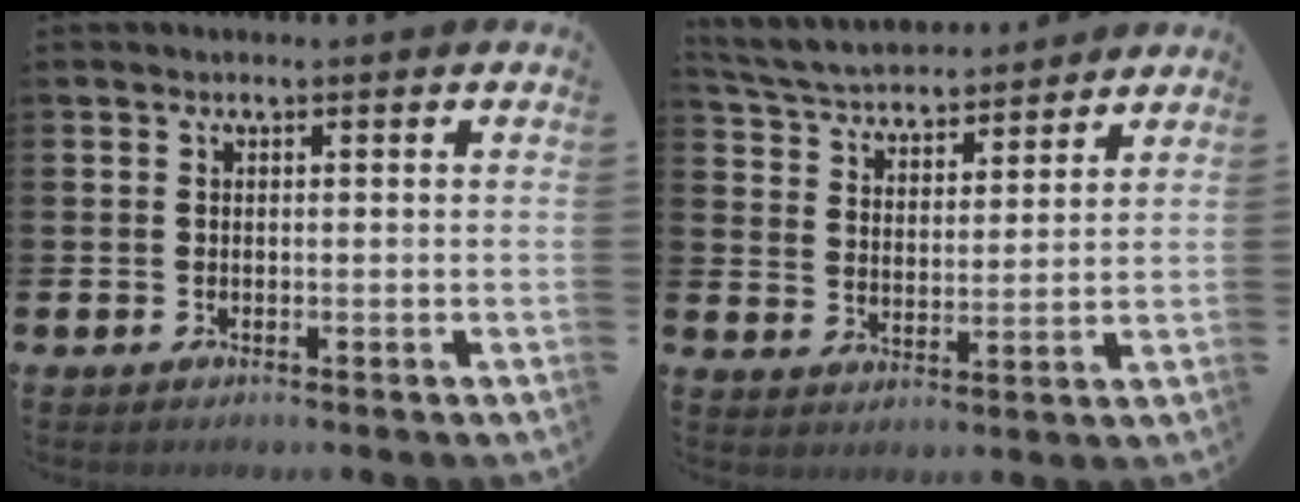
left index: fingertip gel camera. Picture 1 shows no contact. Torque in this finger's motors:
{"motor_torque": [1.02, -1.11, 0.25, 0.06]}